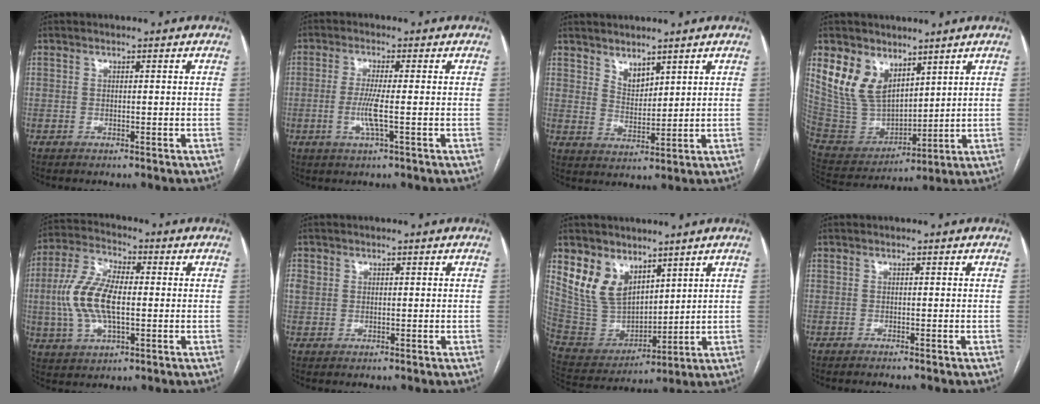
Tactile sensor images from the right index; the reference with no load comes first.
{"total": 4.3, "force": [-1.0, -0.2, 4.1], "torque": [-0.090, -0.009, -0.021]}
{"total": 3.8, "force": [2.9, 1.8, 1.7], "torque": [-0.031, -0.005, 0.065]}
{"total": 12.7, "force": [7.5, 7.9, 6.6], "torque": [-0.148, 0.012, 0.165]}
{"total": 11.9, "force": [-0.4, 5.0, 10.8], "torque": [-0.246, 0.015, -0.008]}
{"total": 1.7, "force": [0.4, 1.5, 0.7], "torque": [-0.021, 0.015, 0.013]}
{"total": 11.5, "force": [7.2, 7.2, 5.3], "torque": [-0.123, 0.014, 0.158]}
{"total": 1.5, "force": [-1.4, -0.1, 0.7], "torque": [-0.005, 0.000, -0.017]}